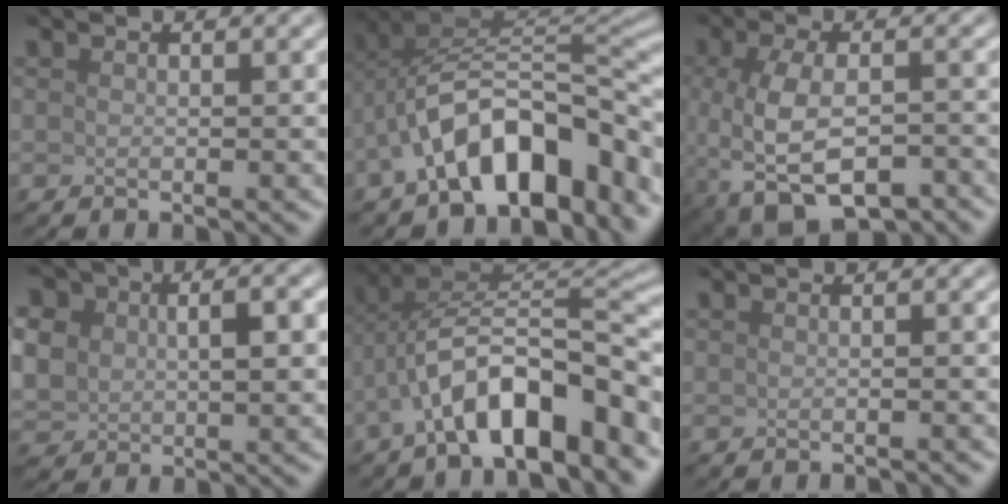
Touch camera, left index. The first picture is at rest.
{"total": 12.7, "force": [-4.5, 7.4, 9.3], "torque": [-0.130, 0.014, -0.080]}
{"total": 8.4, "force": [-3.4, 4.3, 6.4], "torque": [-0.134, -0.028, -0.053]}
{"total": 9.5, "force": [1.5, 7.2, 6.0], "torque": [-0.114, 0.019, 0.018]}
{"total": 11.2, "force": [-4.5, 4.5, 9.3], "torque": [-0.143, 0.020, -0.079]}
{"total": 1.0, "force": [-0.9, 0.1, 0.4], "torque": [0.000, -0.002, -0.018]}